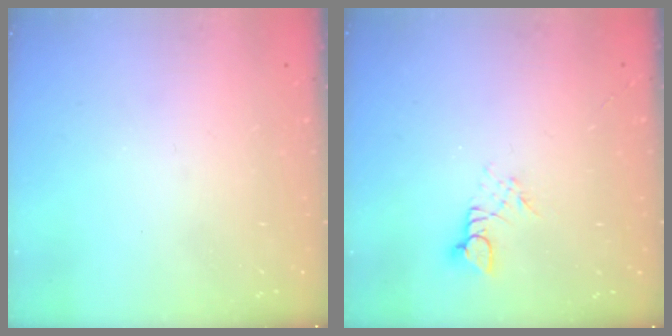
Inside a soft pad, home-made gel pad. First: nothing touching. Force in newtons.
{"total": 2.7, "press": 2.7, "slide": 0.2}